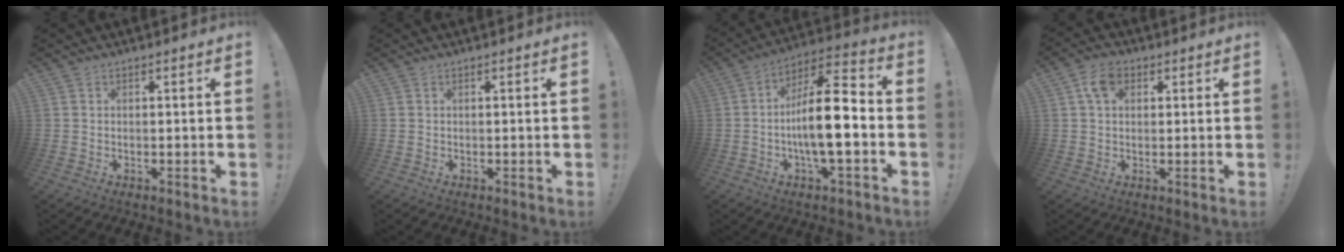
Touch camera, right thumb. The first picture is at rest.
{"total": 0.0}
{"total": 17.1, "force": [-2.7, 4.9, 16.2], "torque": [-0.279, 0.011, -0.048]}
{"total": 6.6, "force": [2.3, 4.3, 4.4], "torque": [-0.075, 0.005, 0.045]}